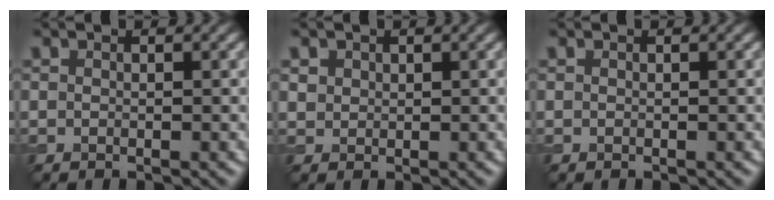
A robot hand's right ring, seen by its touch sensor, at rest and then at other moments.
{"total": 1.0, "force": [0.6, 0.8, 0.2], "torque": [-0.002, -0.003, 0.014]}
{"total": 0.0}